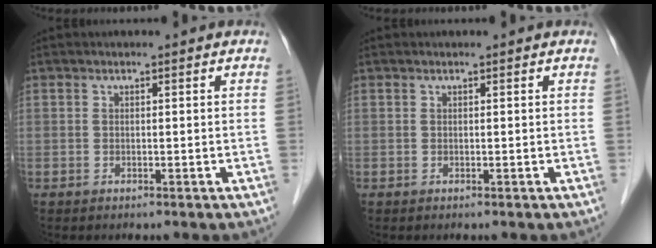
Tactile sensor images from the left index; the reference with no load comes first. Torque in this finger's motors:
{"motor_torque": [0.00, 0.00, 0.00, 0.00]}